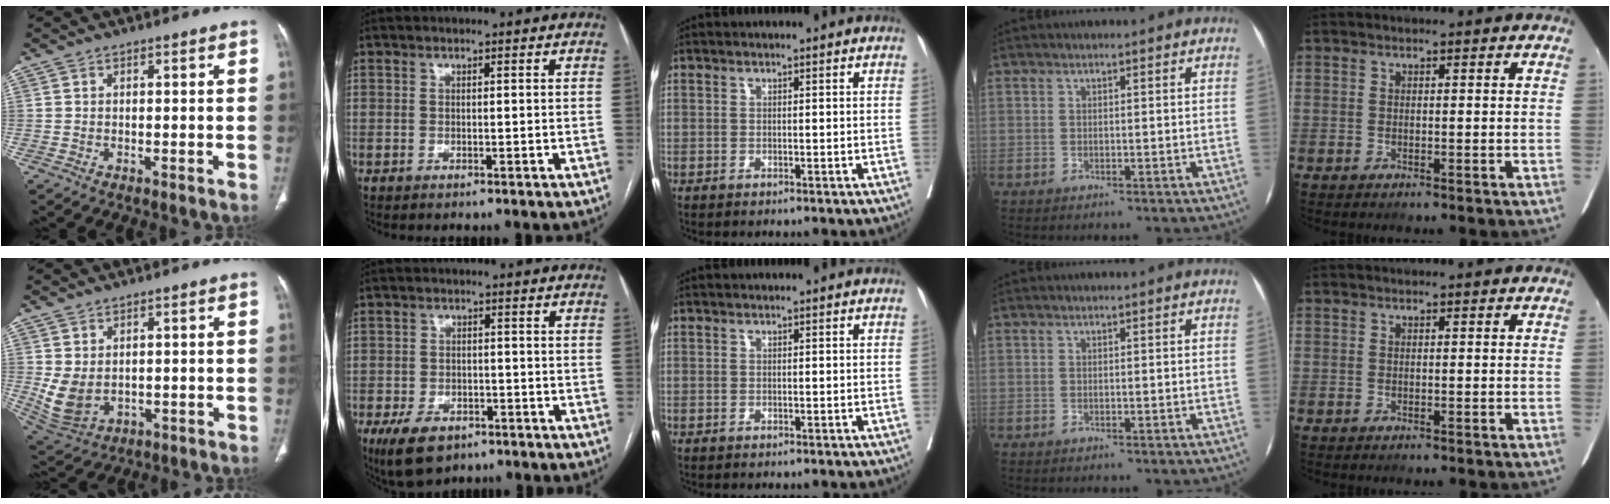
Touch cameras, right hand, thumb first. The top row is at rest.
{"thumb": {"total": 6.6, "force": [0.4, 4.8, 4.5], "torque": [-0.087, -0.008, 0.035]}, "index": {"total": 7.0, "force": [-4.1, 4.3, 3.7], "torque": [-0.071, -0.003, -0.059]}}